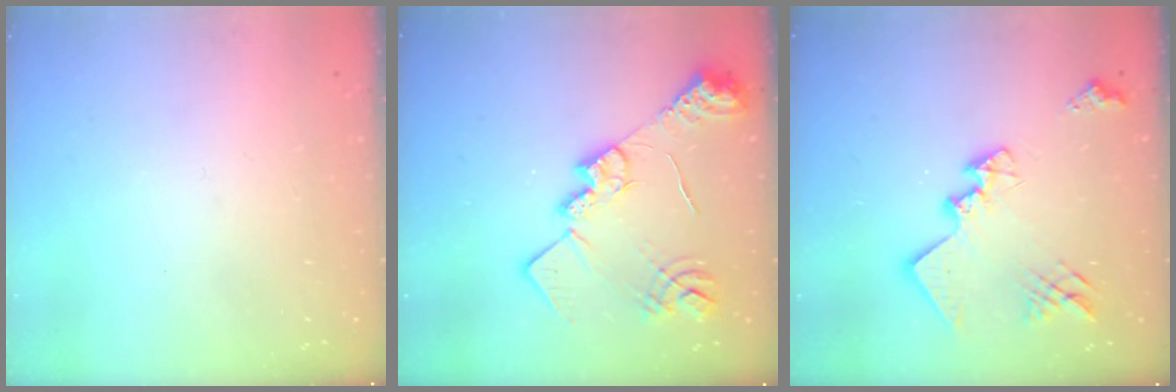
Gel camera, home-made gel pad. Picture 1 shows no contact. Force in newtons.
{"total": 17.6, "press": 17.5, "slide": 1.1}
{"total": 17.0, "press": 17.0, "slide": 1.1}